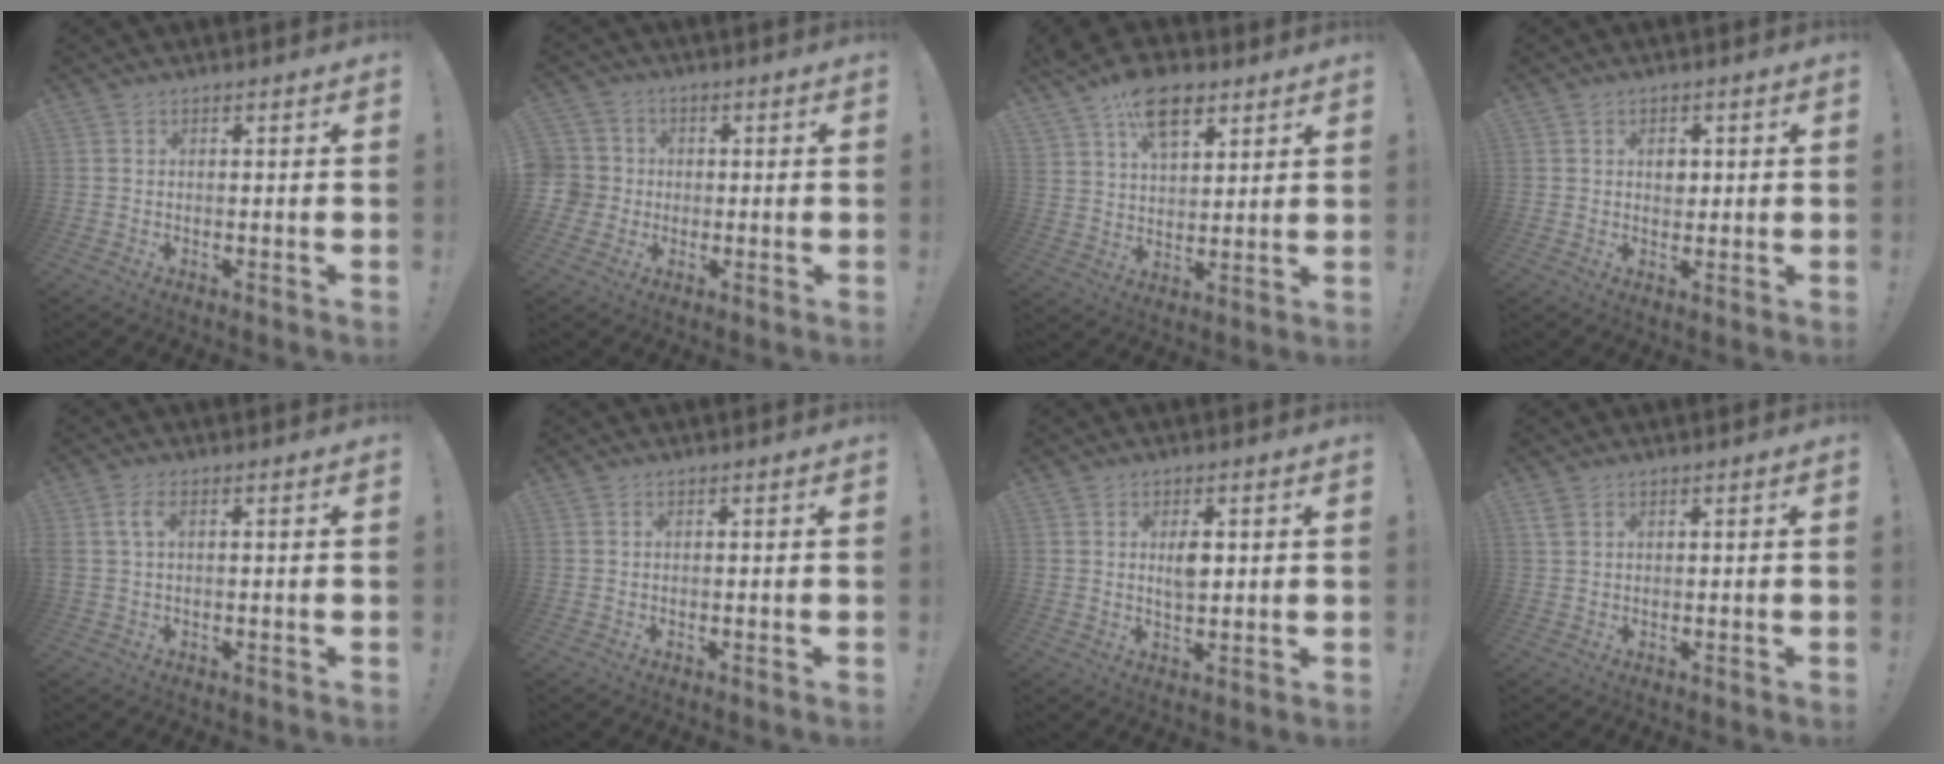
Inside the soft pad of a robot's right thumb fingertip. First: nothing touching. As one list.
[{"total": 6.2, "force": [-0.4, 6.0, 1.5], "torque": [-0.039, 0.010, -0.005]}, {"total": 13.2, "force": [8.3, 7.5, 7.1], "torque": [-0.117, -0.035, 0.152]}, {"total": 3.3, "force": [0.5, 2.7, 1.8], "torque": [-0.018, -0.001, 0.002]}, {"total": 3.3, "force": [0.7, 1.2, 3.0], "torque": [-0.072, 0.006, 0.012]}, {"total": 0.0}, {"total": 4.6, "force": [0.9, 2.5, 3.7], "torque": [-0.047, -0.006, 0.009]}, {"total": 2.2, "force": [1.3, 1.1, 1.4], "torque": [-0.021, -0.001, 0.023]}]